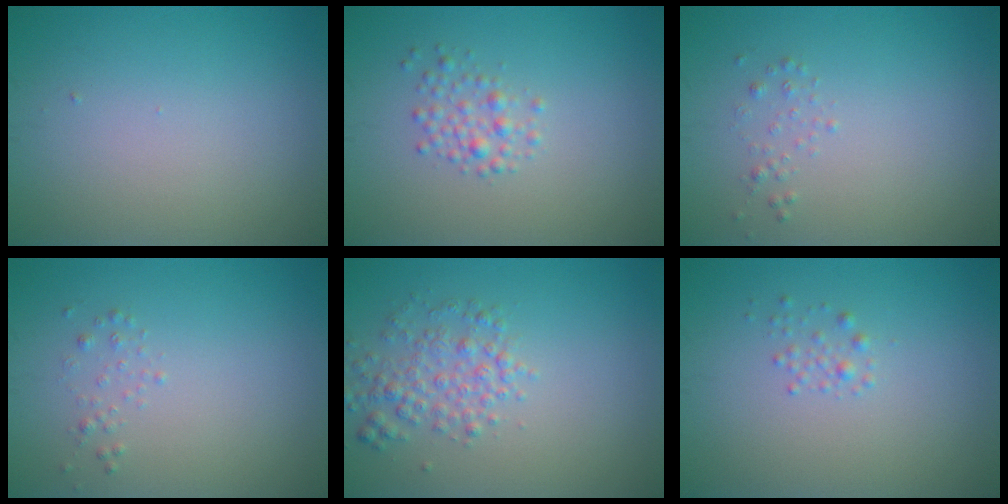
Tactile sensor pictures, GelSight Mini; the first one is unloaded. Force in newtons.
{"total": 1.8, "press": 1.8, "slide": 0.0}
{"total": 0.7, "press": 0.7, "slide": 0.0}
{"total": 0.7, "press": 0.7, "slide": 0.0}
{"total": 2.9, "press": 2.9, "slide": 0.1}
{"total": 0.9, "press": 0.9, "slide": 0.0}